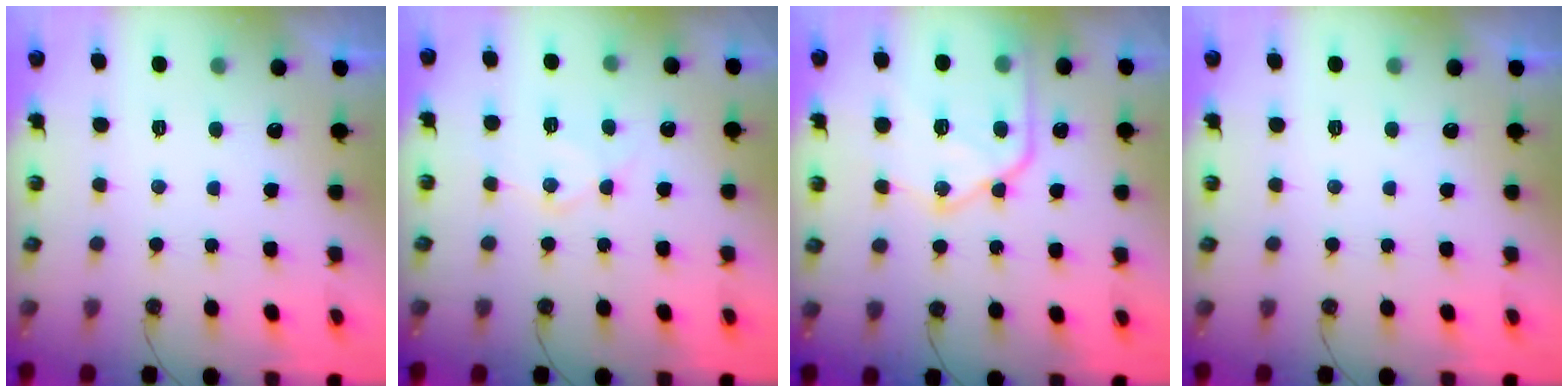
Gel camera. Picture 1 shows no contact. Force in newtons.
{"total": 9.3, "press": 9.3, "slide": 0.7}
{"total": 17.8, "press": 17.7, "slide": 1.8}
{"total": 0.0}